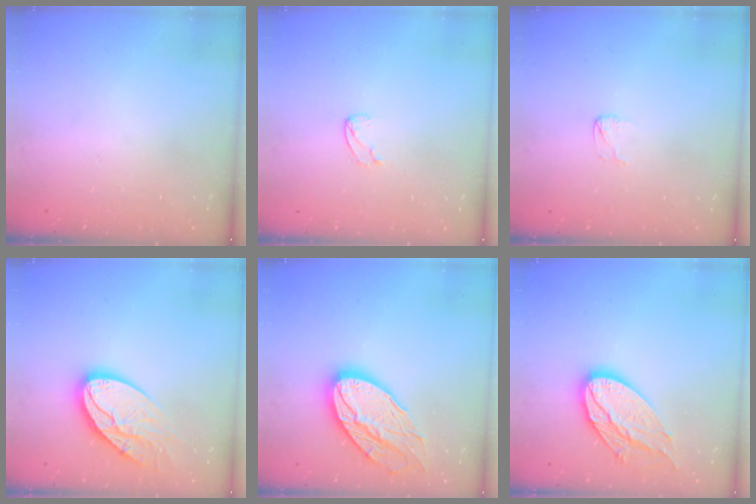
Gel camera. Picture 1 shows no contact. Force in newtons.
{"total": 2.5, "press": 2.5, "slide": 0.2}
{"total": 2.6, "press": 2.6, "slide": 0.2}
{"total": 15.6, "press": 15.5, "slide": 1.7}
{"total": 19.0, "press": 18.9, "slide": 1.5}
{"total": 15.5, "press": 15.4, "slide": 1.1}